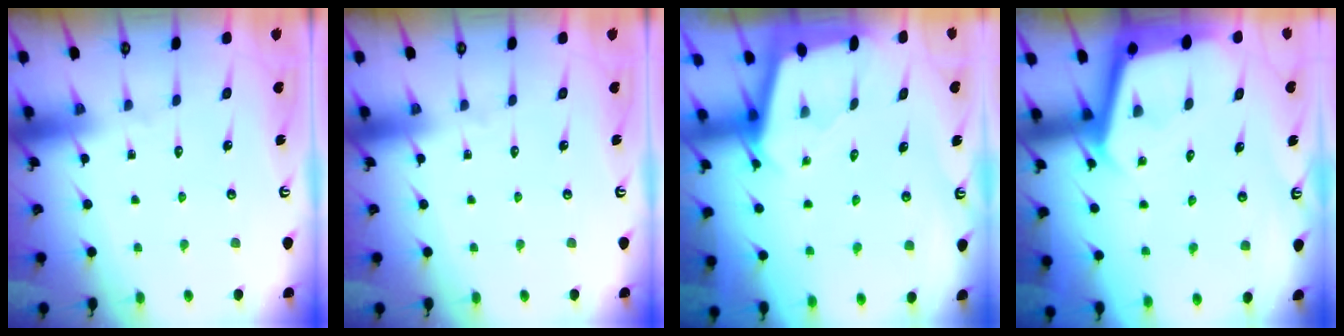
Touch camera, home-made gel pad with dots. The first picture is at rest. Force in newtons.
{"total": 0.0}
{"total": 1.8, "press": 1.8, "slide": 0.1}
{"total": 3.8, "press": 3.8, "slide": 0.2}